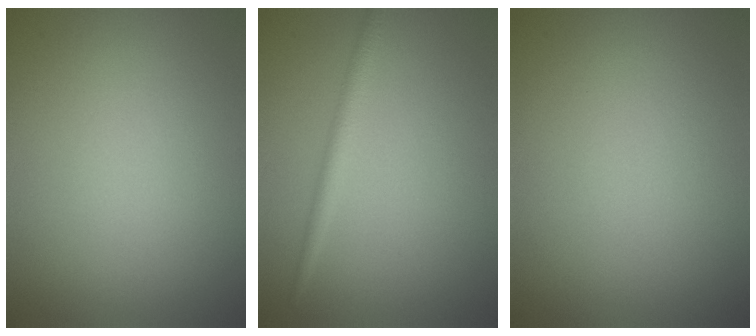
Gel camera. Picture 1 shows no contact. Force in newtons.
{"total": 1.8, "press": 1.8, "slide": 0.1}
{"total": 0.0}